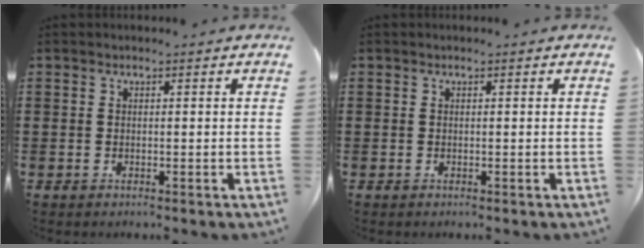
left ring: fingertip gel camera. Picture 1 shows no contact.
{"total": 0.0}